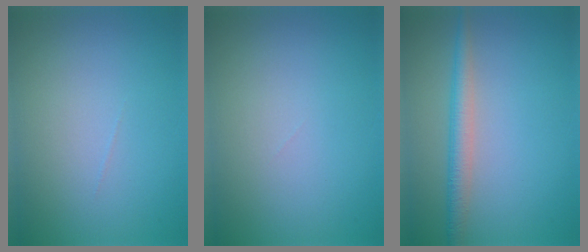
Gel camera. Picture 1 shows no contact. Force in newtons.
{"total": 0.0}
{"total": 2.7, "press": 2.7, "slide": 0.1}